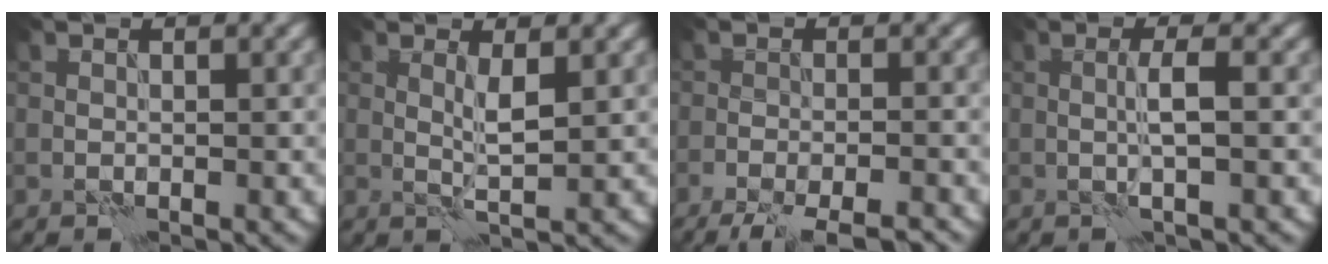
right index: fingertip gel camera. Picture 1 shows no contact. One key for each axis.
{"total": 2.0, "fx": 0.6, "fy": 0.2, "fz": 1.9, "tx": -0.039, "ty": -0.004, "tz": 0.011}
{"total": 7.9, "fx": -6.5, "fy": 1.9, "fz": 4.0, "tx": -0.054, "ty": -0.009, "tz": -0.090}
{"total": 2.2, "fx": 0.0, "fy": 0.1, "fz": 2.2, "tx": -0.043, "ty": 0.002, "tz": -0.003}